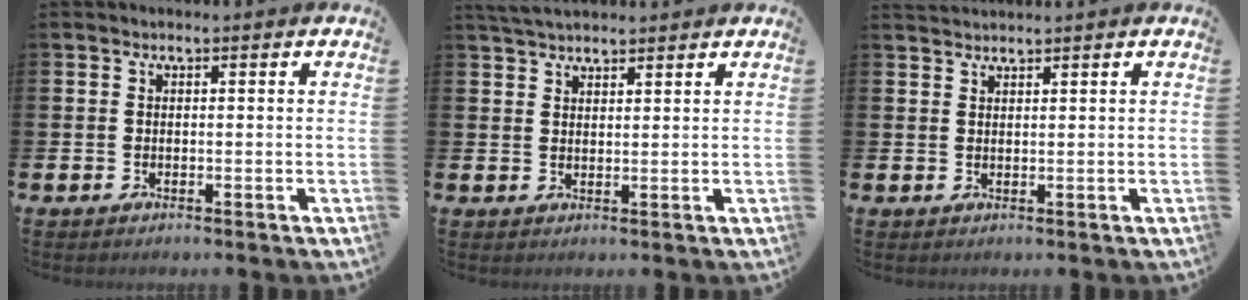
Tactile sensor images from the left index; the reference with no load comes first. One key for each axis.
{"total": 3.6, "fx": 3.4, "fy": 0.8, "fz": 0.8, "tx": -0.020, "ty": -0.009, "tz": 0.064}
{"total": 1.4, "fx": 1.4, "fy": 0.0, "fz": 0.0, "tx": 0.002, "ty": -0.004, "tz": 0.026}